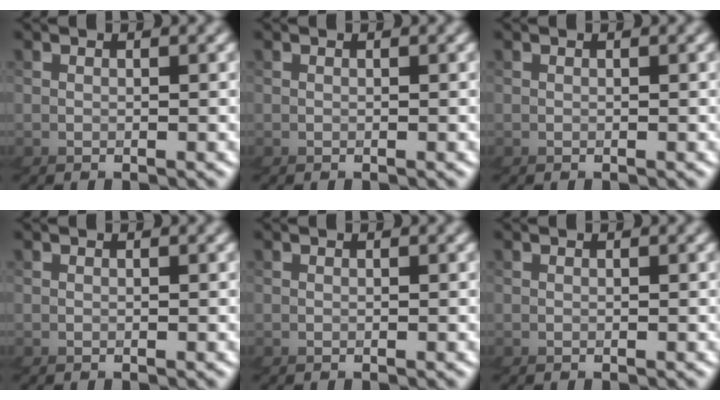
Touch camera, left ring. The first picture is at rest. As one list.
[{"total": 0.0}, {"total": 0.0}, {"total": 0.0}, {"total": 0.0}, {"total": 0.0}]